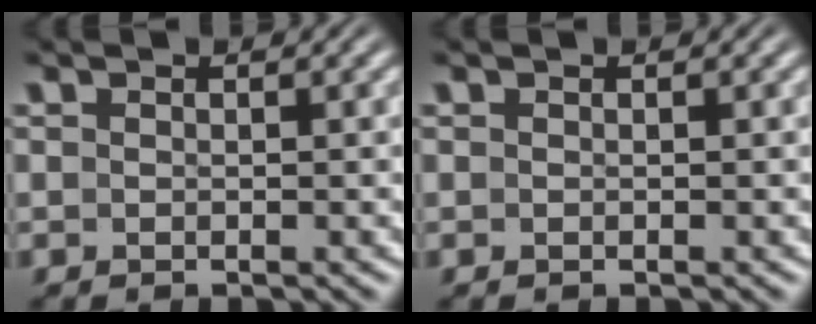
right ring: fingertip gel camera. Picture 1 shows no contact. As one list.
[{"total": 0.0}]